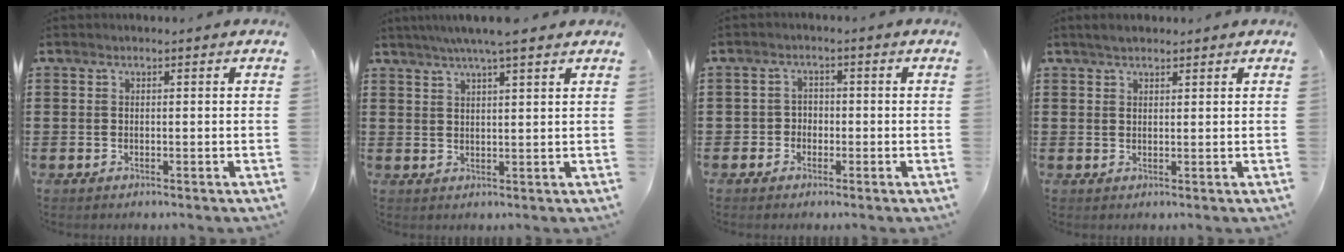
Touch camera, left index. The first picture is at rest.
{"total": 4.8, "force": [3.9, 0.1, 2.8], "torque": [-0.065, -0.001, 0.069]}
{"total": 2.2, "force": [-1.0, 2.0, 0.2], "torque": [-0.014, 0.006, -0.026]}
{"total": 1.8, "force": [1.5, 0.7, 0.5], "torque": [-0.006, 0.000, 0.028]}